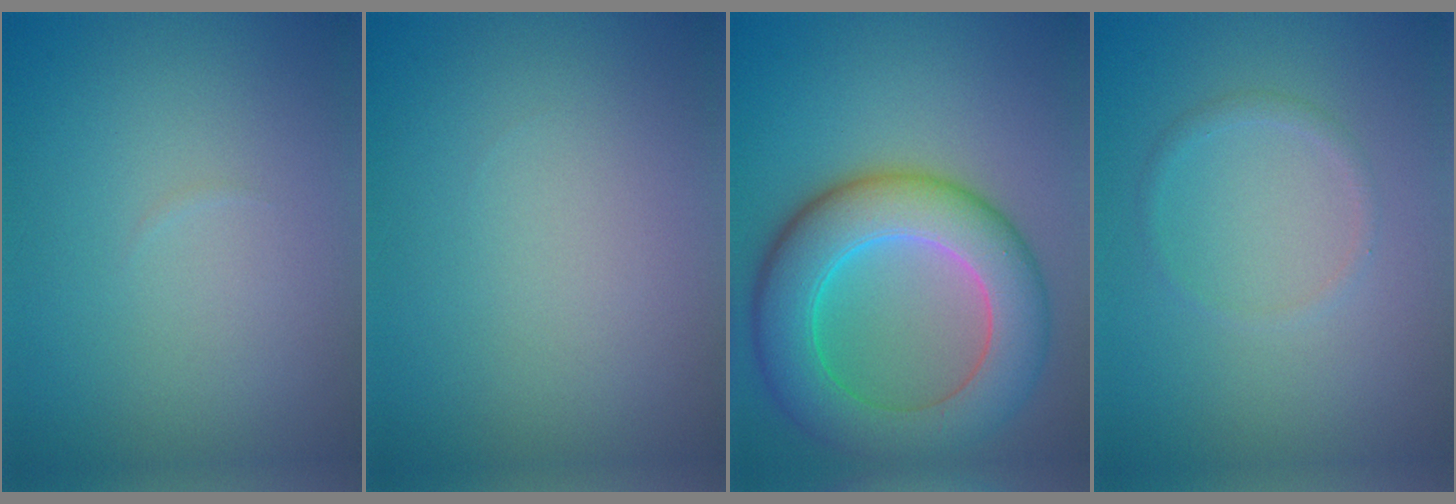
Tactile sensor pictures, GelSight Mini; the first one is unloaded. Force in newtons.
{"total": 0.0}
{"total": 9.2, "press": 9.2, "slide": 0.2}
{"total": 0.9, "press": 0.9, "slide": 0.1}